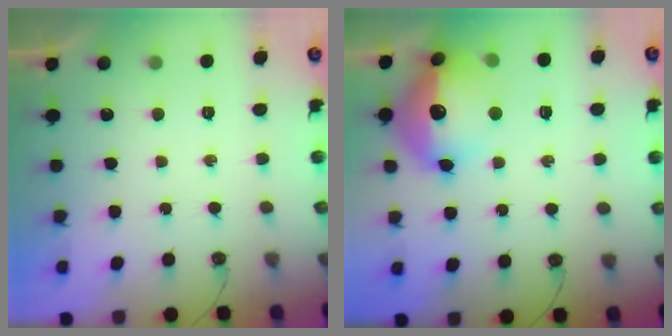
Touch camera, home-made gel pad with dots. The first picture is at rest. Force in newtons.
{"total": 18.4, "press": 18.4, "slide": 1.4}